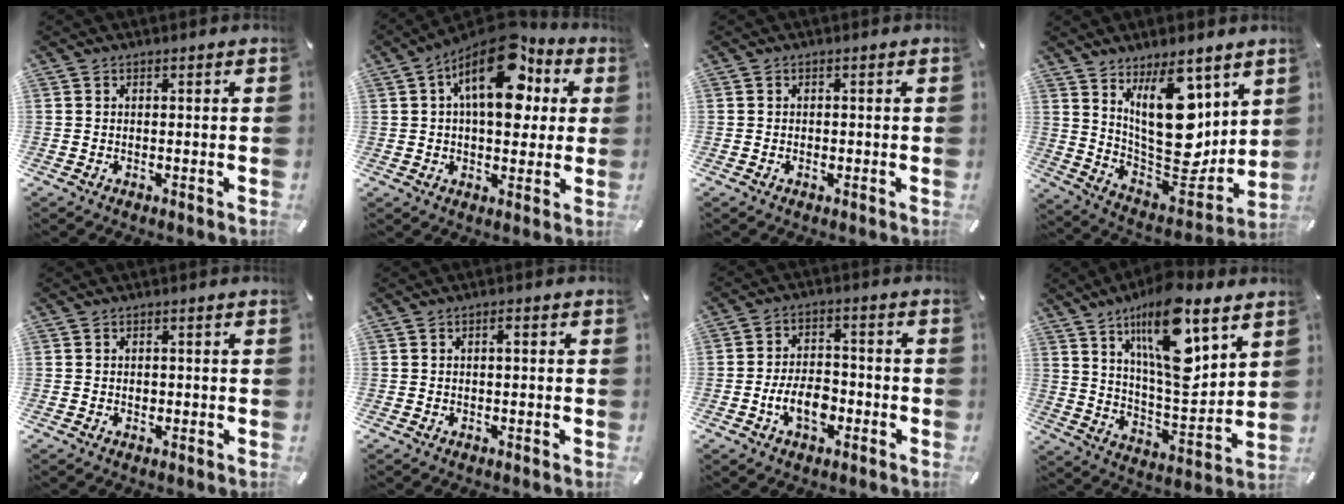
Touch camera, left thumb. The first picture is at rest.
{"total": 17.4, "force": [6.2, 9.4, 13.3], "torque": [-0.200, -0.027, 0.103]}
{"total": 0.9, "force": [-0.3, 0.6, 0.6], "torque": [-0.013, -0.001, -0.006]}
{"total": 20.5, "force": [8.2, 10.3, 15.7], "torque": [-0.264, -0.082, 0.149]}
{"total": 0.8, "force": [-0.1, 0.7, 0.3], "torque": [-0.006, 0.004, -0.003]}
{"total": 1.5, "force": [0.1, 0.5, 1.4], "torque": [-0.028, 0.006, -0.001]}
{"total": 8.3, "force": [-3.1, 5.1, 5.7], "torque": [-0.116, 0.016, -0.056]}
{"total": 19.3, "force": [11.5, 6.8, 14.0], "torque": [-0.241, -0.065, 0.183]}